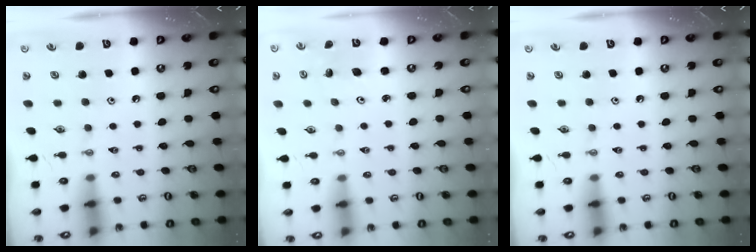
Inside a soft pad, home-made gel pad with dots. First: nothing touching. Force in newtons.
{"total": 3.3, "press": 3.3, "slide": 0.3}
{"total": 0.0}